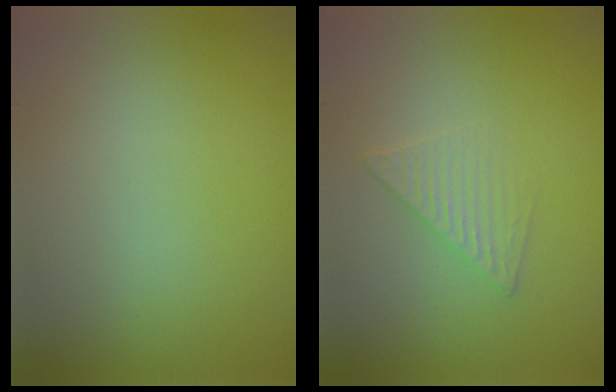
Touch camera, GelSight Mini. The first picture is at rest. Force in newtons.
{"total": 2.0, "press": 2.0, "slide": 0.2}